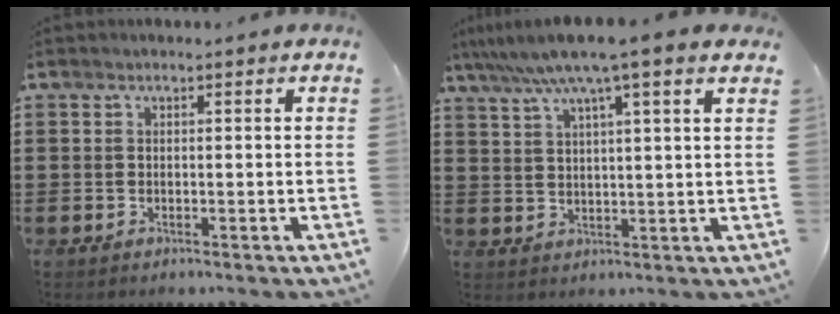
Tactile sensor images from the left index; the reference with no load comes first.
{"total": 7.2, "force": [5.3, -0.1, 4.9], "torque": [-0.109, -0.016, 0.090]}